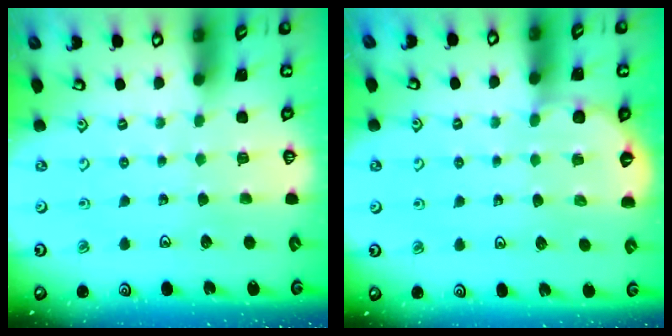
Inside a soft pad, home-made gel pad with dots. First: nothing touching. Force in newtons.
{"total": 3.9, "press": 3.5, "slide": 1.6}